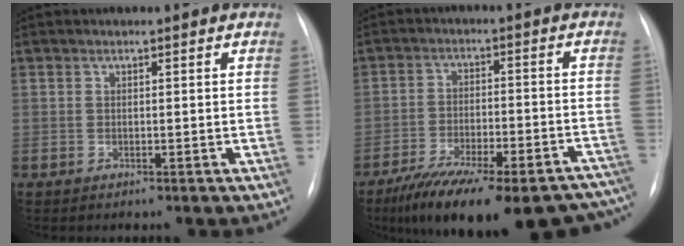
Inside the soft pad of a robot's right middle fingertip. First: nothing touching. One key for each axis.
{"total": 25.3, "fx": -20.2, "fy": 7.1, "fz": 13.5, "tx": -0.159, "ty": 0.000, "tz": -0.274}